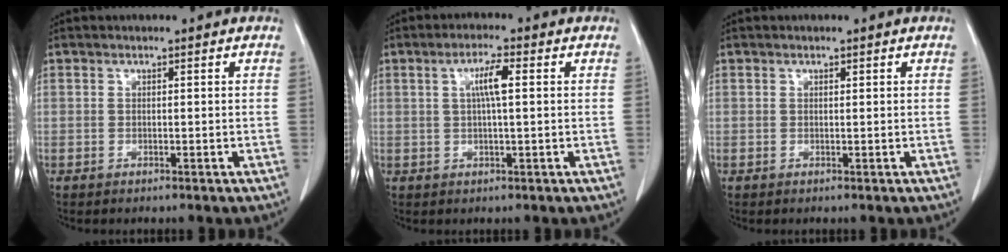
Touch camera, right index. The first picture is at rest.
{"total": 4.2, "force": [0.9, 0.3, 4.1], "torque": [-0.077, 0.004, 0.014]}
{"total": 0.0}